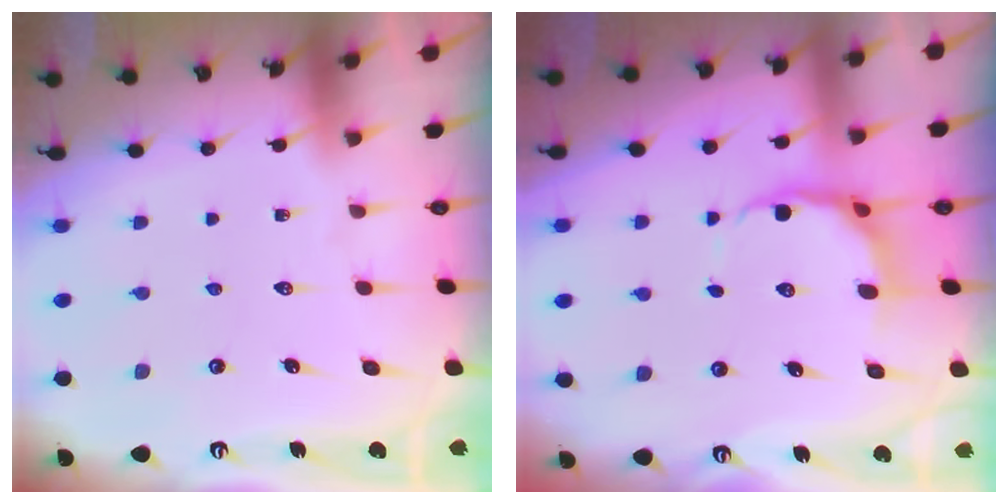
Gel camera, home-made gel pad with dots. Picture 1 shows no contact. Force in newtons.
{"total": 7.6, "press": 7.0, "slide": 3.1}